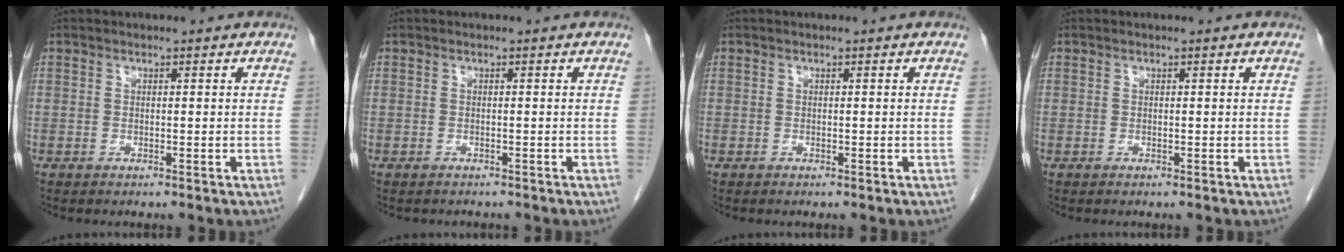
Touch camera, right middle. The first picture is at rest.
{"total": 1.3, "force": [-1.2, 0.6, 0.2], "torque": [-0.012, -0.001, -0.016]}
{"total": 0.0}
{"total": 0.0}